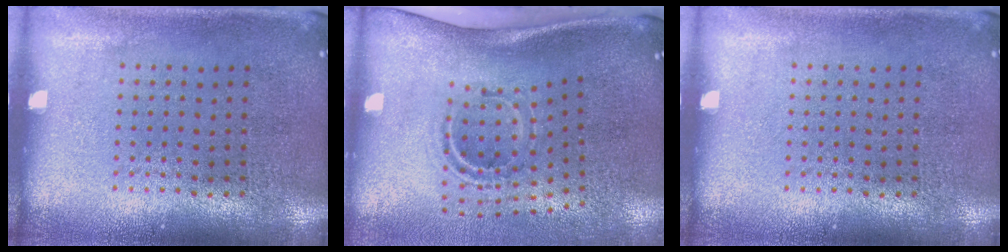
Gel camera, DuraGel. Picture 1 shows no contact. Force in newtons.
{"total": 2.2, "press": 1.2, "slide": 1.9}
{"total": 0.0}